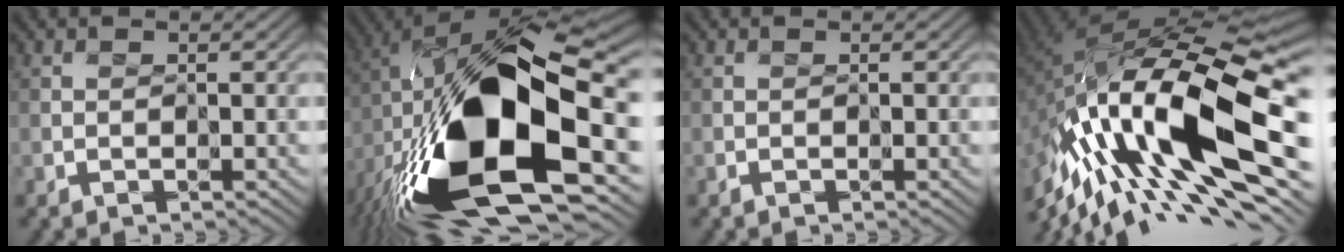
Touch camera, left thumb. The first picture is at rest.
{"total": 20.9, "force": [-6.4, 10.4, 17.0], "torque": [-0.358, -0.028, -0.102]}
{"total": 0.0}
{"total": 19.7, "force": [-5.4, 8.3, 17.0], "torque": [-0.324, 0.010, -0.118]}